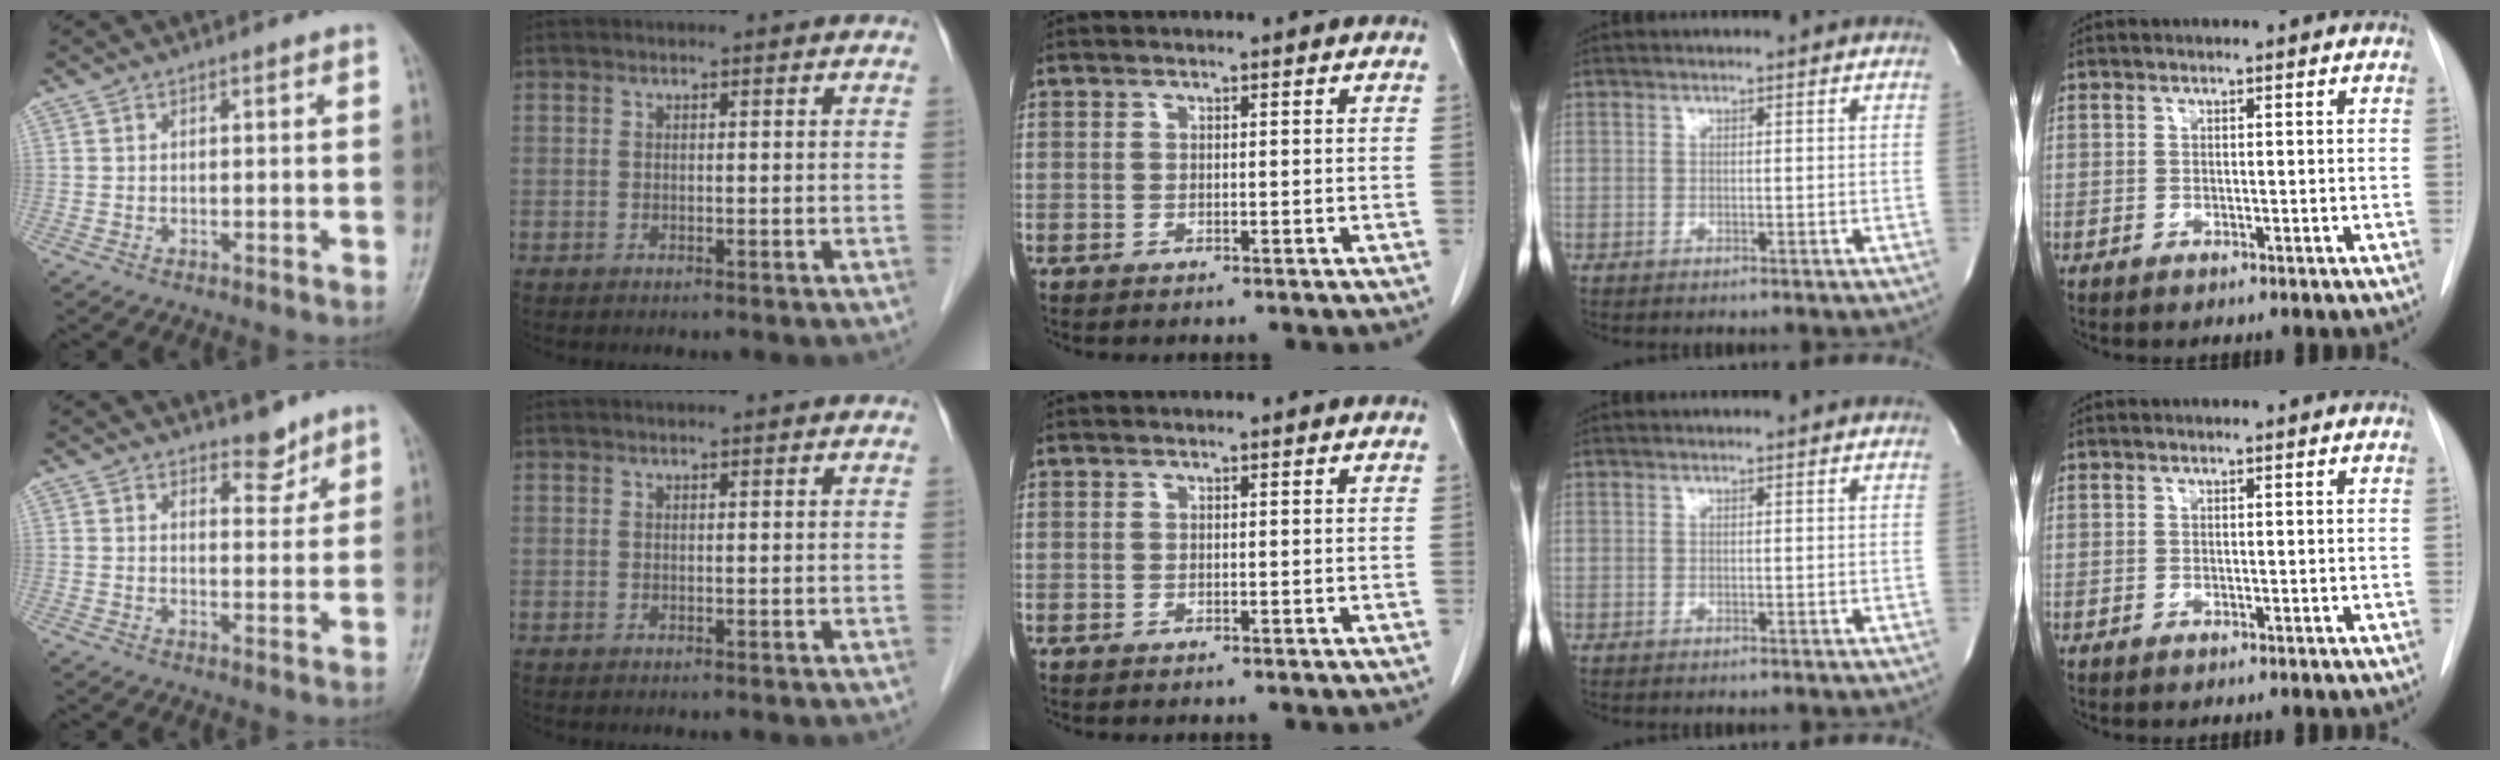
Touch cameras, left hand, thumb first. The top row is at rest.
{"thumb": {"total": 3.8, "force": [3.1, 1.8, 1.2], "torque": [0.004, -0.025, 0.047]}, "index": {"total": 0.9, "force": [0.9, 0.0, 0.4], "torque": [-0.006, 0.012, 0.015]}}